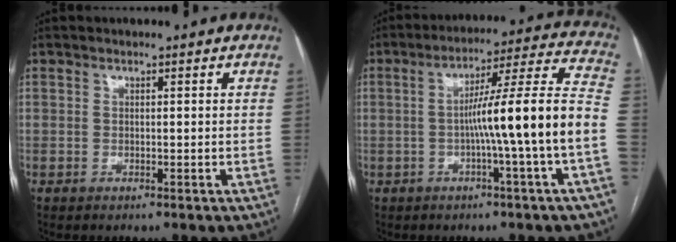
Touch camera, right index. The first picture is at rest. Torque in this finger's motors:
{"motor_torque": [1.67, -0.47, 0.93, 0.21]}